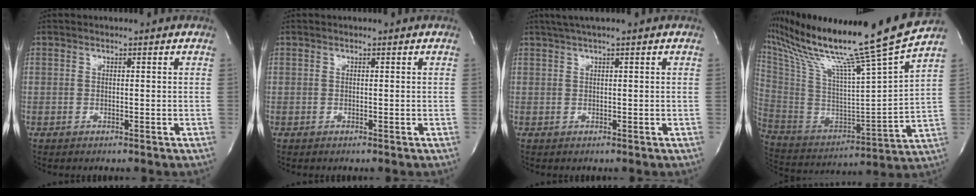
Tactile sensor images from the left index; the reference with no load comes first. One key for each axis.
{"total": 0.0}
{"total": 3.1, "fx": 2.1, "fy": -0.6, "fz": 2.2, "tx": -0.039, "ty": 0.021, "tz": 0.042}
{"total": 25.3, "fx": 20.7, "fy": -3.1, "fz": 14.3, "tx": -0.269, "ty": -0.066, "tz": 0.339}